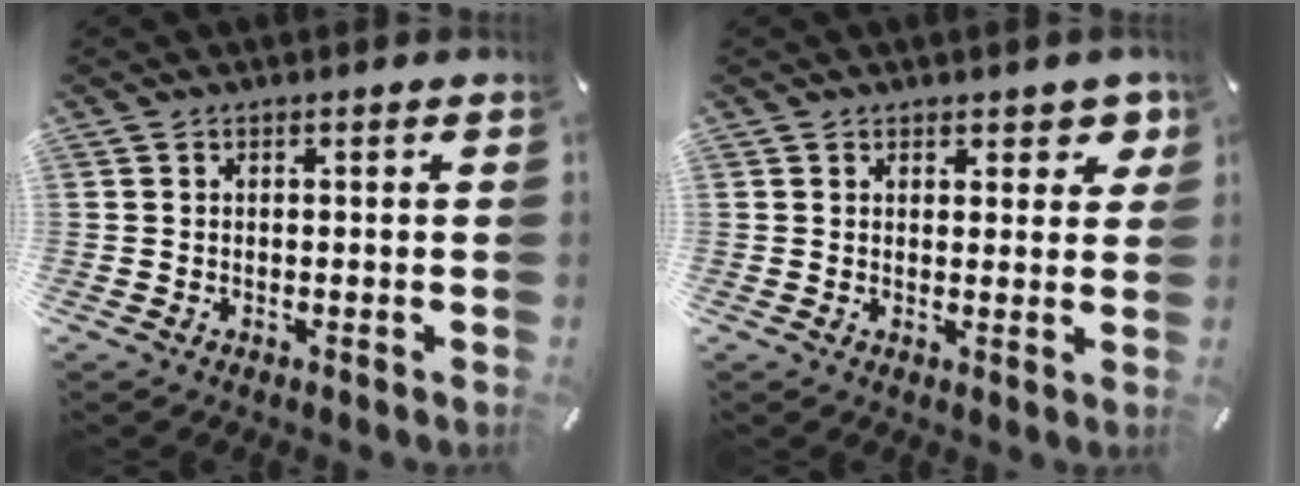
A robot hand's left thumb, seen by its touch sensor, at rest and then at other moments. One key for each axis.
{"total": 3.2, "fx": 2.0, "fy": 2.2, "fz": 1.3, "tx": 0.002, "ty": -0.009, "tz": 0.029}